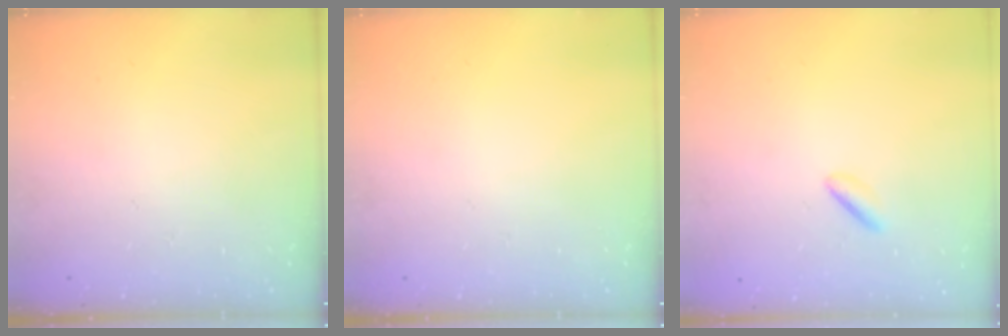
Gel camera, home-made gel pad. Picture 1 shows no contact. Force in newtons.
{"total": 0.0}
{"total": 0.9, "press": 0.6, "slide": 0.7}